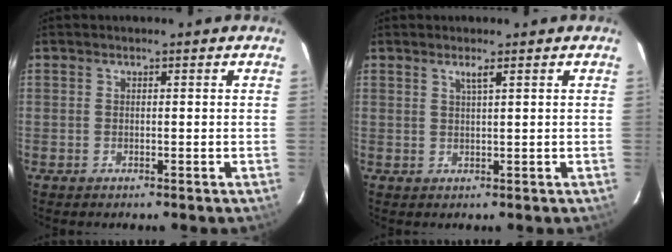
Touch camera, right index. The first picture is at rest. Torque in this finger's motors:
{"motor_torque": [0.06, -0.03, 0.07, 0.02]}